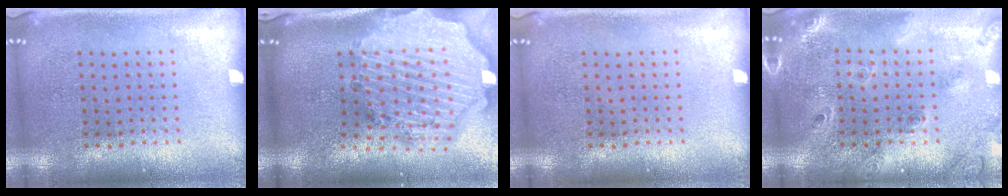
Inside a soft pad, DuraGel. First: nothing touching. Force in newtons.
{"total": 4.1, "press": 3.3, "slide": 2.5}
{"total": 0.0}
{"total": 1.9, "press": 1.7, "slide": 0.8}